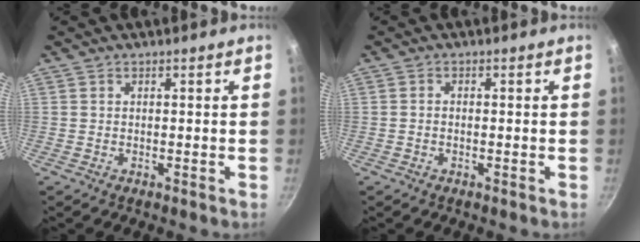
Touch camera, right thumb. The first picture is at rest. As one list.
[{"total": 0.8, "force": [-0.3, 0.5, 0.6], "torque": [-0.013, 0.006, -0.008]}]